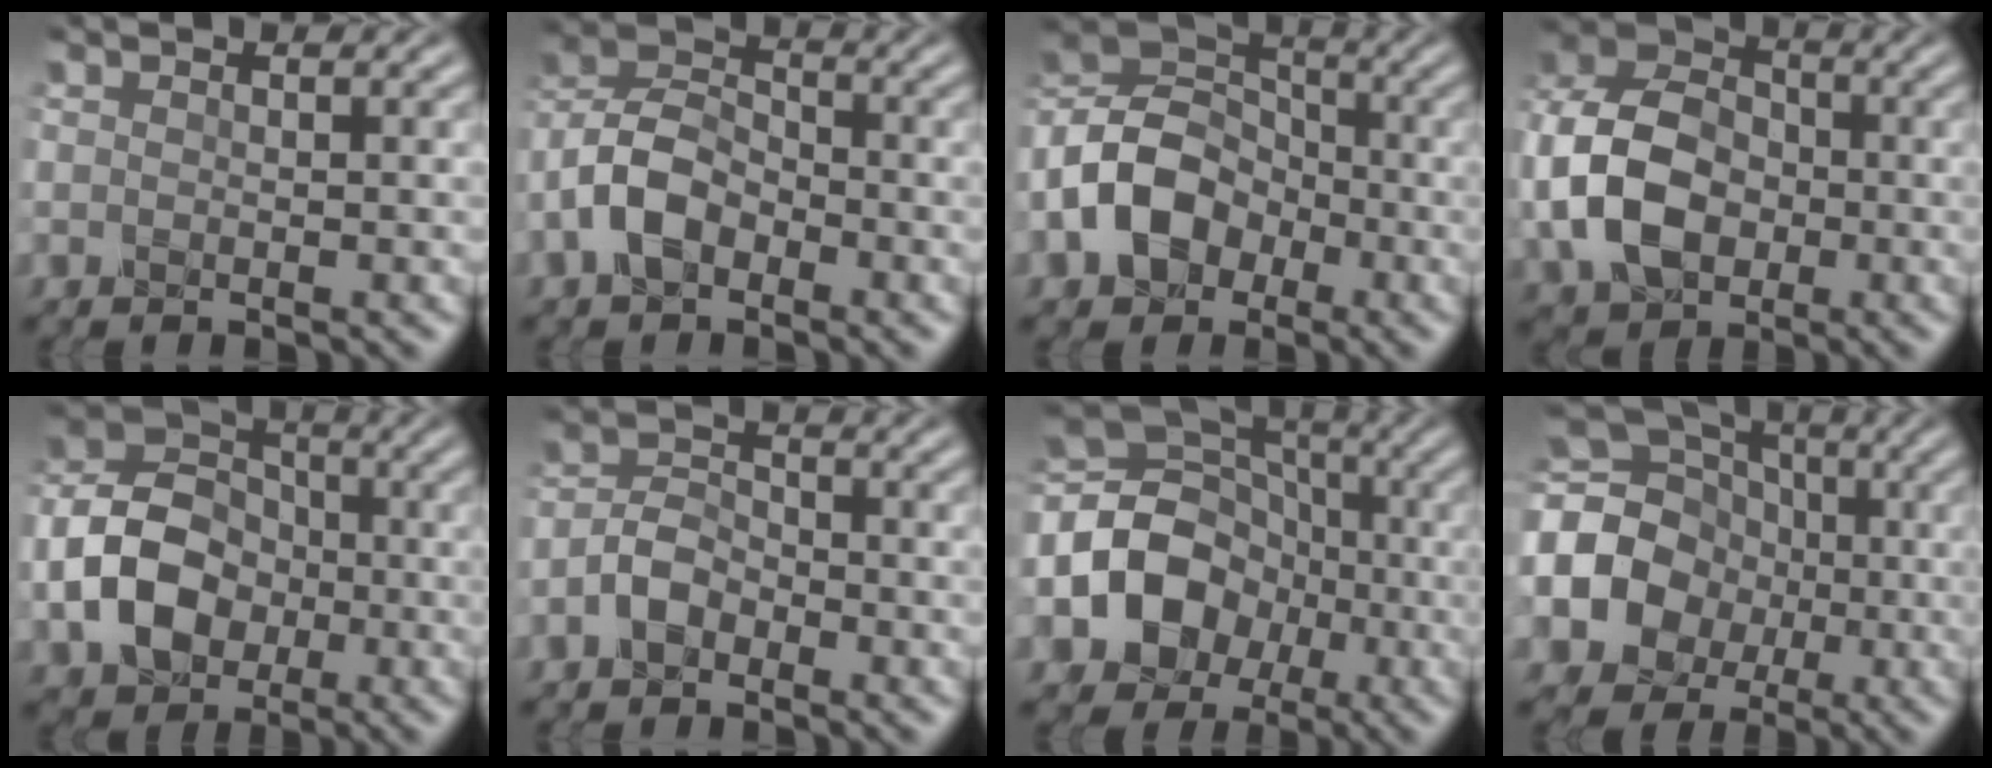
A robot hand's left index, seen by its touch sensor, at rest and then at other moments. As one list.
[{"total": 4.9, "force": [-2.3, 3.0, 3.2], "torque": [-0.072, 0.013, -0.052]}, {"total": 7.7, "force": [-2.7, 5.8, 4.3], "torque": [-0.088, 0.006, -0.062]}, {"total": 9.3, "force": [-1.6, 6.8, 6.1], "torque": [-0.144, 0.006, -0.041]}, {"total": 7.1, "force": [-1.9, 5.4, 4.3], "torque": [-0.085, 0.002, -0.040]}, {"total": 2.3, "force": [-1.4, 1.2, 1.3], "torque": [-0.027, 0.013, -0.035]}, {"total": 10.7, "force": [-2.0, 9.0, 5.5], "torque": [-0.105, -0.001, -0.057]}, {"total": 13.1, "force": [-0.6, 11.5, 6.3], "torque": [-0.157, 0.006, -0.043]}]